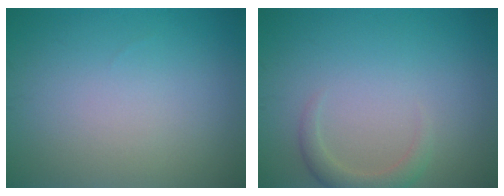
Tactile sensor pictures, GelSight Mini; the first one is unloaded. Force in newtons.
{"total": 2.0, "press": 2.0, "slide": 0.3}